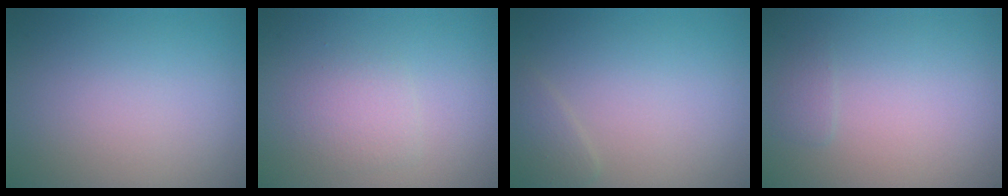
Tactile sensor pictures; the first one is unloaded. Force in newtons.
{"total": 1.9, "press": 1.9, "slide": 0.1}
{"total": 1.3, "press": 1.3, "slide": 0.1}
{"total": 0.7, "press": 0.7, "slide": 0.2}